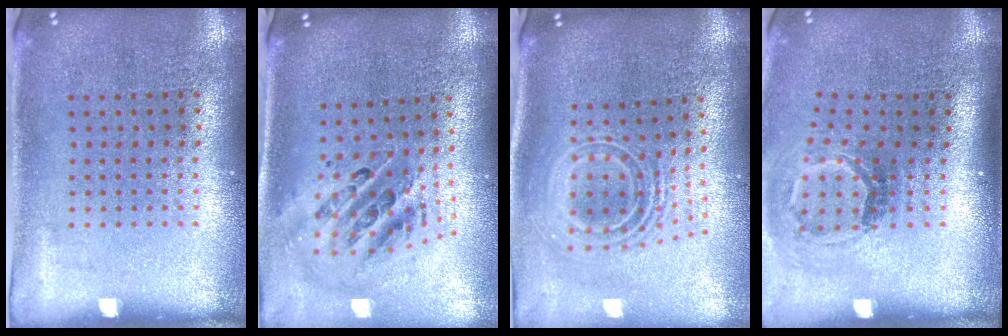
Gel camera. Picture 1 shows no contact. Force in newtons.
{"total": 1.6, "press": 1.4, "slide": 0.8}
{"total": 2.3, "press": 1.7, "slide": 1.6}
{"total": 1.8, "press": 1.2, "slide": 1.4}